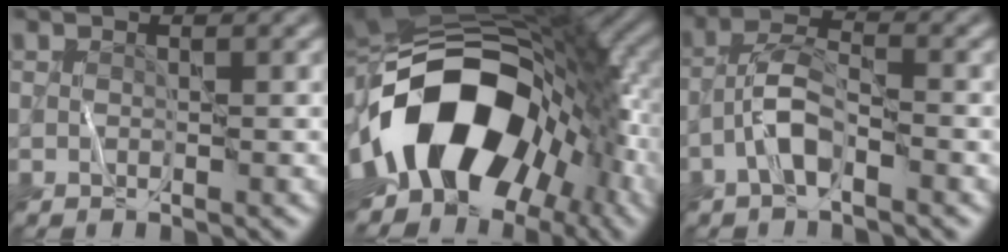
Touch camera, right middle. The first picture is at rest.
{"total": 17.7, "force": [-4.0, 11.3, 13.1], "torque": [-0.231, -0.009, -0.072]}
{"total": 3.5, "force": [-1.8, 1.2, 2.8], "torque": [-0.050, 0.014, -0.042]}